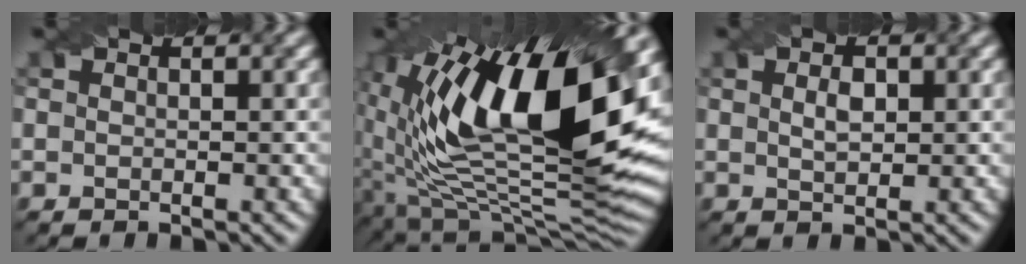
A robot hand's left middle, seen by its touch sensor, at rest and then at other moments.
{"total": 17.4, "force": [4.9, 7.9, 14.7], "torque": [-0.247, -0.002, 0.083]}
{"total": 1.6, "force": [0.4, 0.9, 1.3], "torque": [-0.026, 0.001, 0.010]}